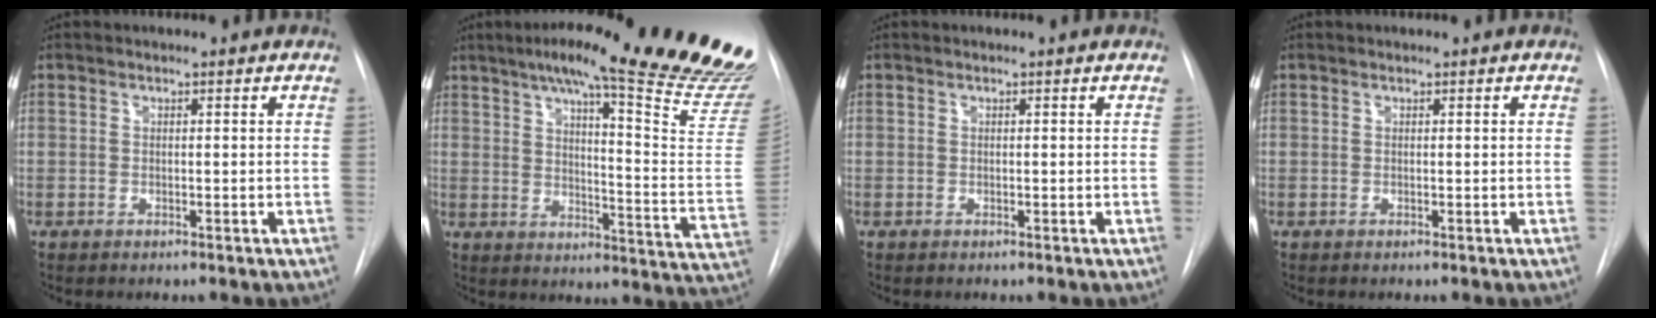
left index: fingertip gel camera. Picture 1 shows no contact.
{"total": 27.9, "force": [22.9, 1.1, 15.9], "torque": [-0.189, -0.081, 0.281]}
{"total": 0.0}
{"total": 0.0}